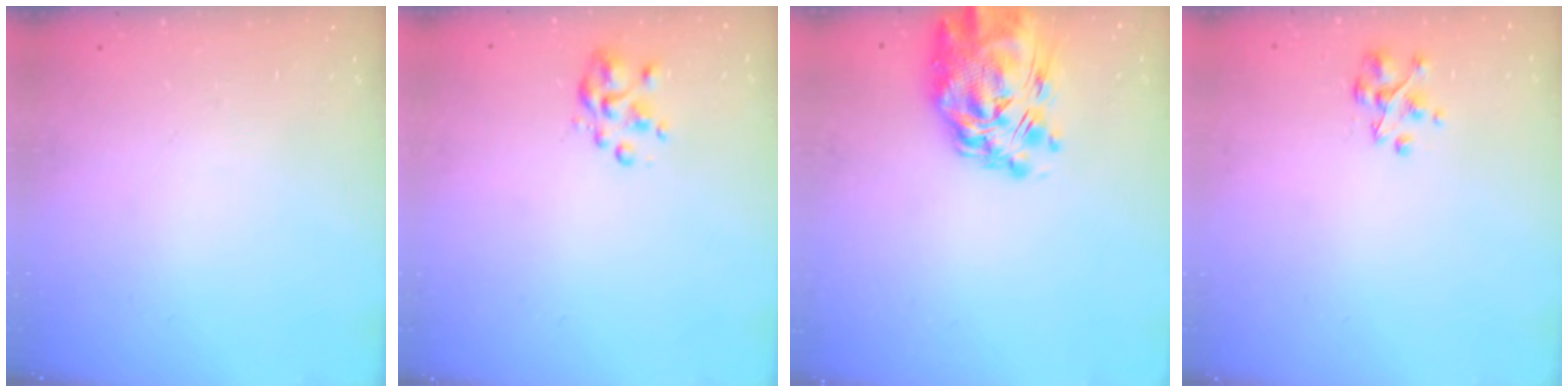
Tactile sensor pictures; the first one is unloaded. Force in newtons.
{"total": 3.2, "press": 3.1, "slide": 1.0}
{"total": 12.2, "press": 11.2, "slide": 4.7}
{"total": 2.9, "press": 2.9, "slide": 0.2}